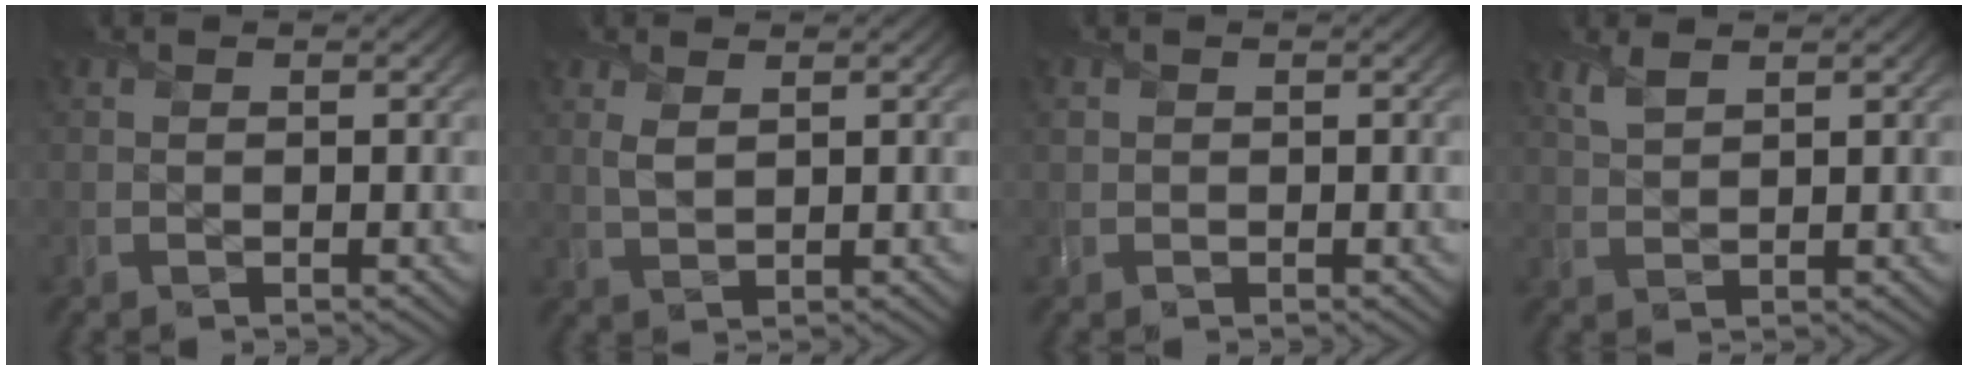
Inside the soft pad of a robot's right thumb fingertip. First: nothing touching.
{"total": 2.0, "force": [1.1, 0.8, 1.4], "torque": [-0.041, -0.001, 0.025]}
{"total": 0.6, "force": [0.3, 0.5, -0.1], "torque": [0.001, -0.001, 0.004]}
{"total": 2.1, "force": [1.6, 0.7, 1.1], "torque": [-0.031, 0.001, 0.037]}